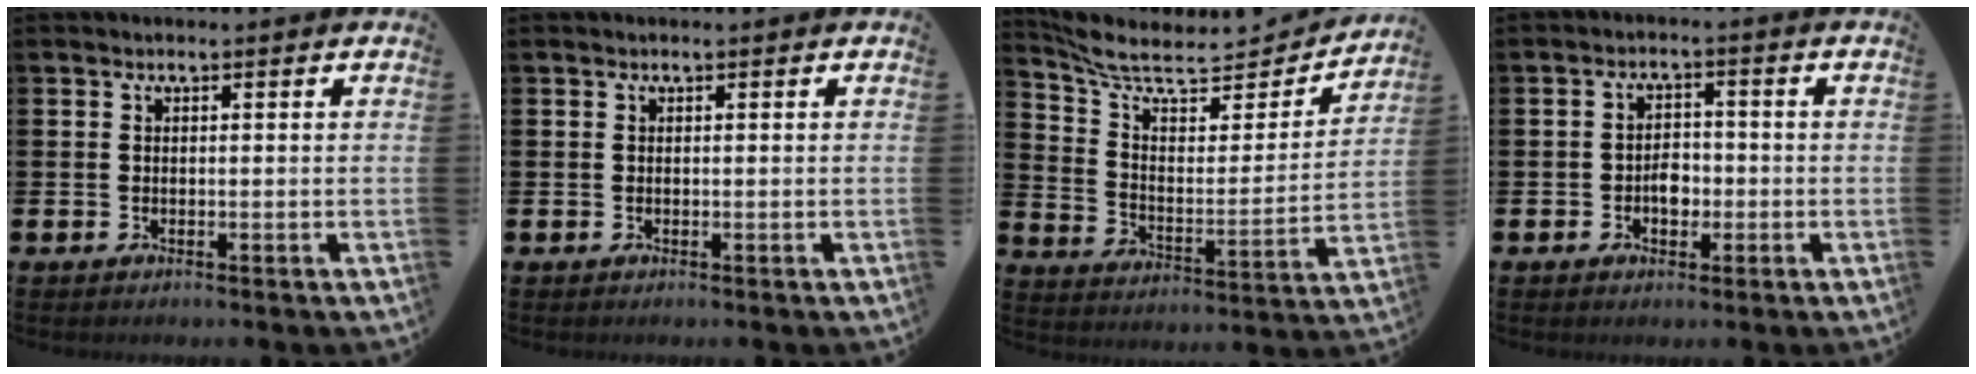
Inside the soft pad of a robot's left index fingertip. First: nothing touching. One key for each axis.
{"total": 0.0}
{"total": 8.2, "fx": 6.9, "fy": 3.1, "fz": 3.3, "tx": -0.091, "ty": -0.058, "tz": 0.114}
{"total": 2.8, "fx": -0.8, "fy": 2.0, "fz": 1.9, "tx": -0.012, "ty": -0.005, "tz": -0.022}